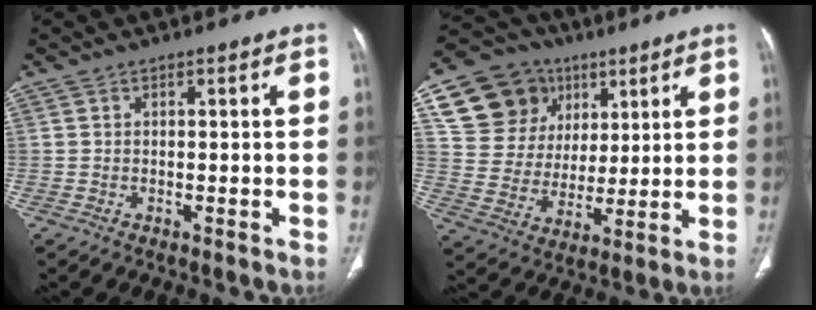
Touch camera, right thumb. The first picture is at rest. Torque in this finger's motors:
{"motor_torque": [0.64, 1.35, 0.20, -0.26, -0.02]}